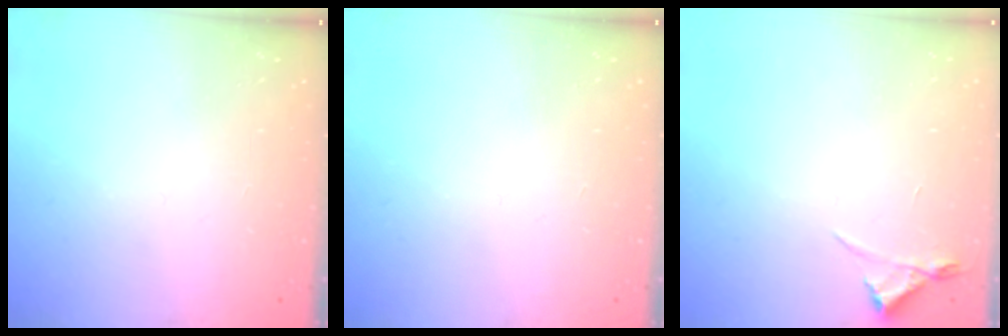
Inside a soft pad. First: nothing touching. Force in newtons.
{"total": 0.0}
{"total": 3.0, "press": 2.9, "slide": 0.5}